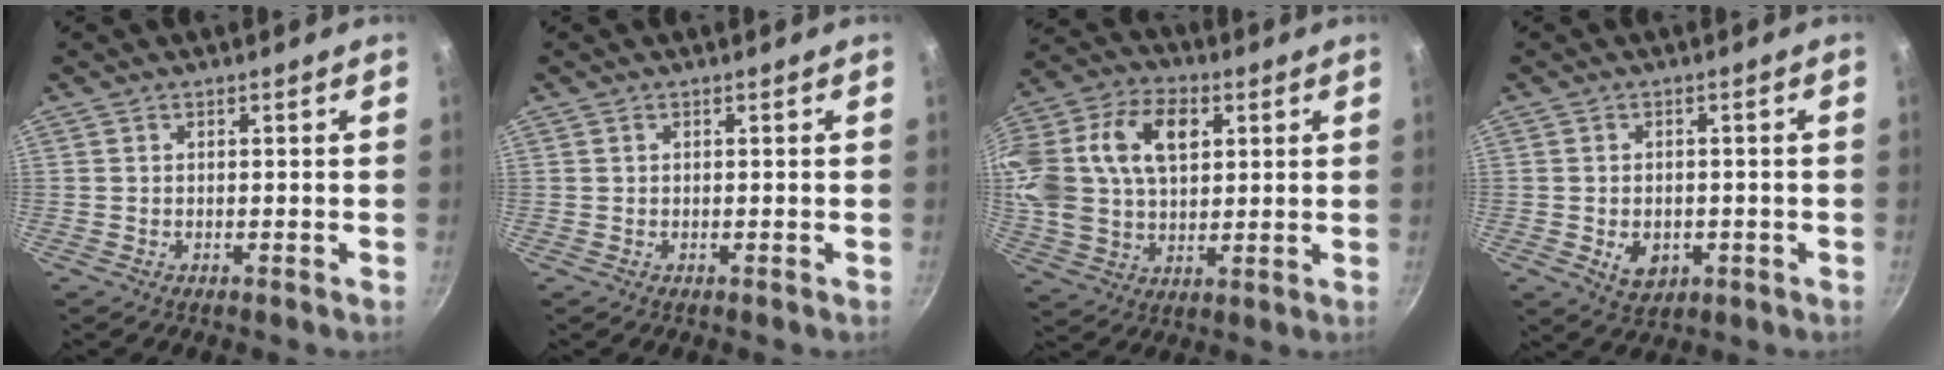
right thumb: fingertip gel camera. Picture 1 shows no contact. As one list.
[{"total": 0.0}, {"total": 25.4, "force": [7.4, 17.2, 17.2], "torque": [-0.383, 0.029, 0.127]}, {"total": 5.5, "force": [-1.4, 4.0, 3.5], "torque": [-0.039, 0.003, -0.011]}]